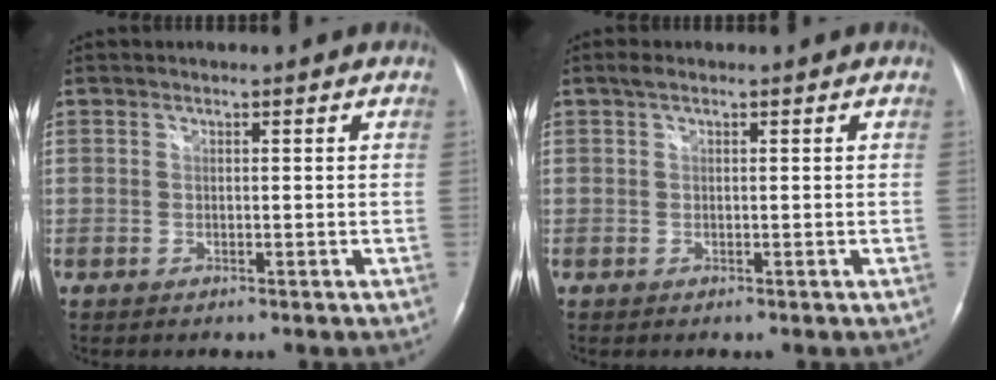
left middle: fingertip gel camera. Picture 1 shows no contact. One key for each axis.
{"total": 1.1, "fx": 0.7, "fy": 0.4, "fz": 0.7, "tx": -0.018, "ty": 0.016, "tz": 0.012}